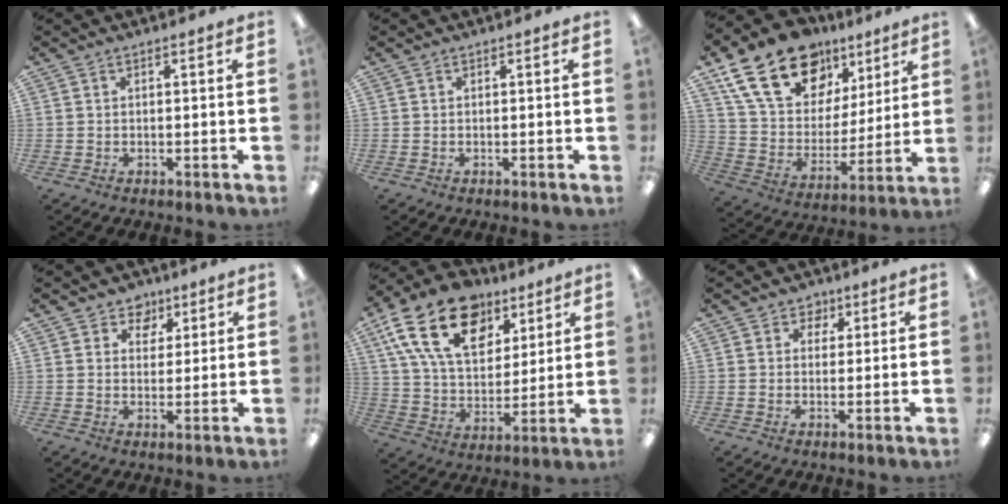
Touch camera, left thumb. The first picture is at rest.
{"total": 0.0}
{"total": 22.4, "force": [13.4, 13.9, 11.3], "torque": [-0.201, -0.062, 0.247]}
{"total": 5.2, "force": [3.2, 4.0, 1.0], "torque": [-0.005, -0.014, 0.053]}
{"total": 21.6, "force": [11.8, 12.9, 12.7], "torque": [-0.234, -0.047, 0.213]}
{"total": 3.2, "force": [1.6, 2.7, 0.7], "torque": [-0.006, 0.000, 0.026]}